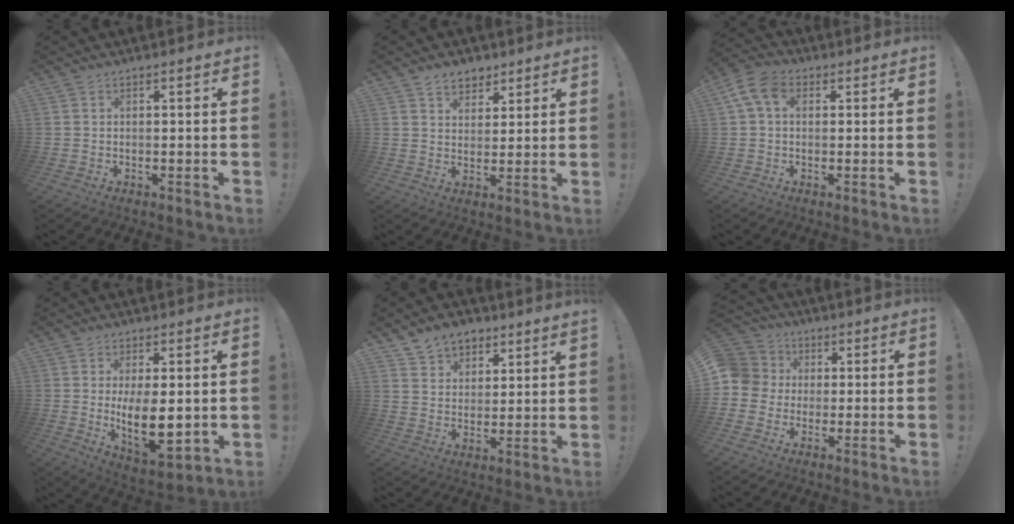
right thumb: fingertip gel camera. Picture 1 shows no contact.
{"total": 6.3, "force": [4.3, 4.4, 1.4], "torque": [-0.010, -0.027, 0.079]}
{"total": 8.1, "force": [2.4, 5.3, 5.6], "torque": [-0.106, 0.006, 0.050]}
{"total": 12.7, "force": [0.4, 5.8, 11.3], "torque": [-0.191, -0.023, 0.009]}
{"total": 7.5, "force": [6.3, 3.9, 1.5], "torque": [-0.030, -0.042, 0.119]}
{"total": 8.3, "force": [-0.5, 8.0, 2.1], "torque": [-0.042, 0.013, -0.005]}